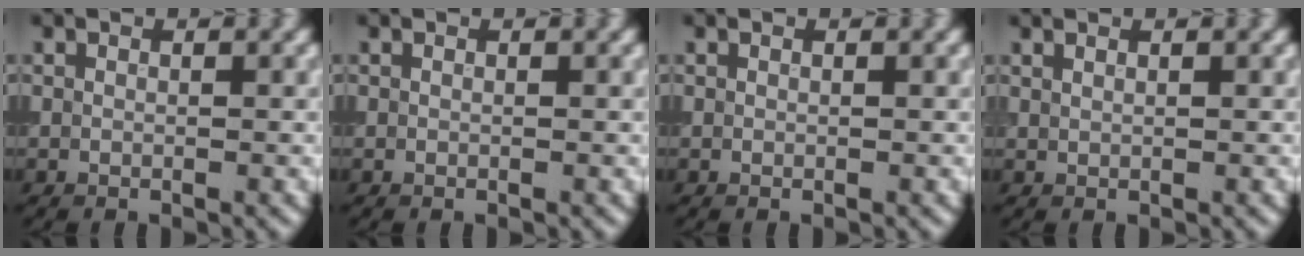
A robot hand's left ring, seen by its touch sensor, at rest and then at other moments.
{"total": 0.0}
{"total": 0.0}
{"total": 0.6, "force": [0.6, 0.2, 0.2], "torque": [-0.005, -0.001, 0.009]}